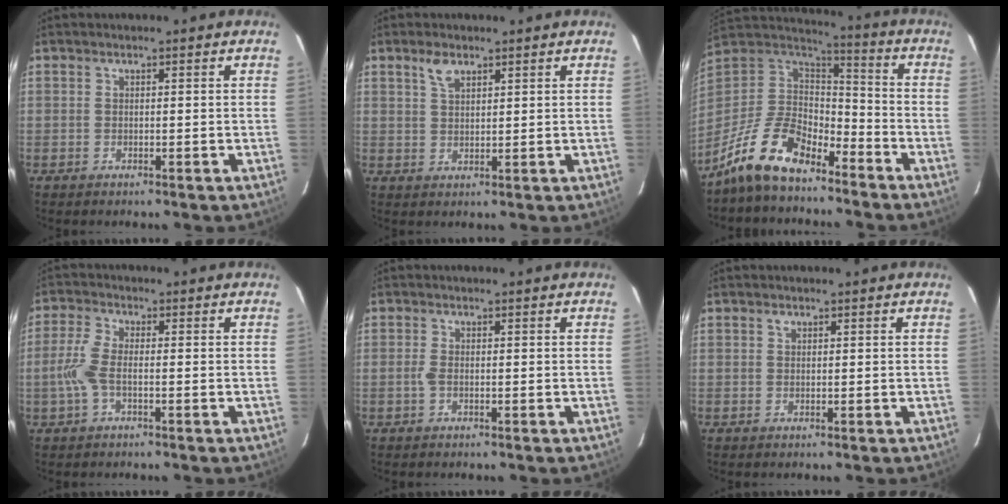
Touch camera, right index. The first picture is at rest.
{"total": 3.2, "force": [2.1, 1.5, 1.8], "torque": [-0.034, 0.005, 0.041]}
{"total": 17.0, "force": [-12.0, 7.6, 9.4], "torque": [-0.213, 0.000, -0.226]}
{"total": 5.2, "force": [-1.3, 1.6, 4.8], "torque": [-0.113, 0.004, -0.026]}
{"total": 1.4, "force": [-0.3, 0.4, 1.3], "torque": [-0.030, -0.001, -0.008]}
{"total": 0.6, "force": [0.4, 0.4, 0.2], "torque": [-0.003, 0.002, 0.007]}